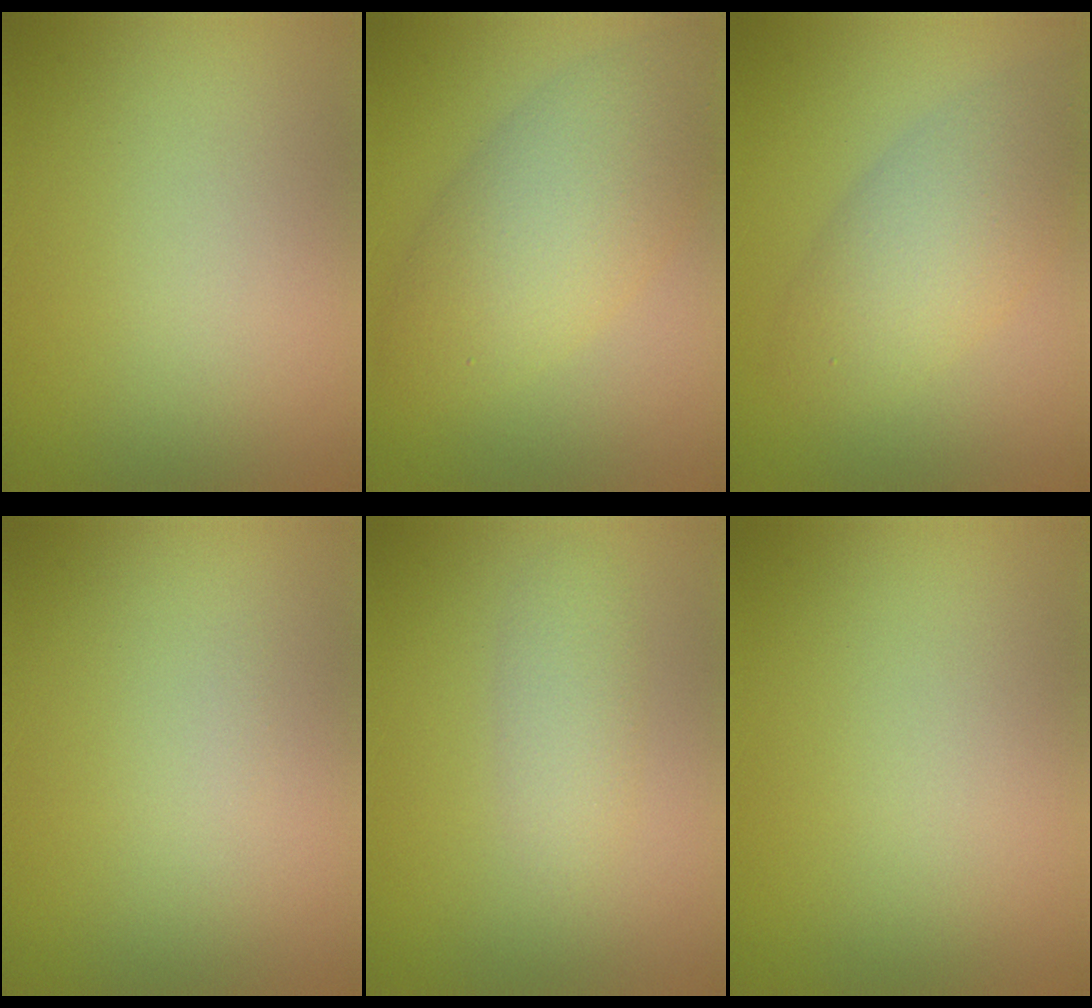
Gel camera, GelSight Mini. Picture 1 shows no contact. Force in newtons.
{"total": 6.9, "press": 6.9, "slide": 0.1}
{"total": 5.1, "press": 5.1, "slide": 0.3}
{"total": 0.0}
{"total": 2.0, "press": 2.0, "slide": 0.0}
{"total": 0.0}